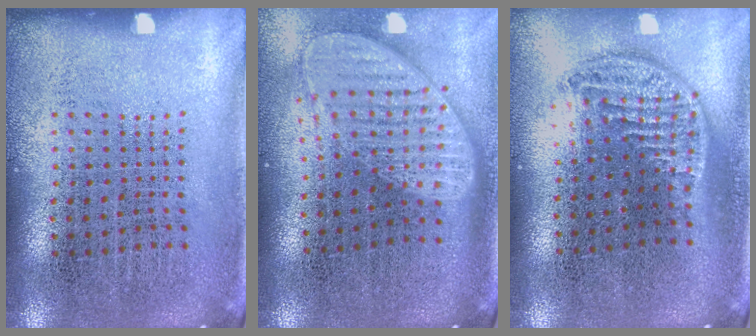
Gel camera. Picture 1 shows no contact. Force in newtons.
{"total": 2.0, "press": 1.5, "slide": 1.3}
{"total": 1.3, "press": 1.1, "slide": 0.6}